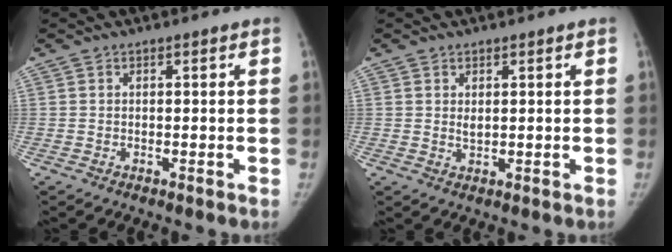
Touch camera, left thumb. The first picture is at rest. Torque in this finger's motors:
{"motor_torque": [-0.23, -0.23, 0.05, -0.03, 0.00]}